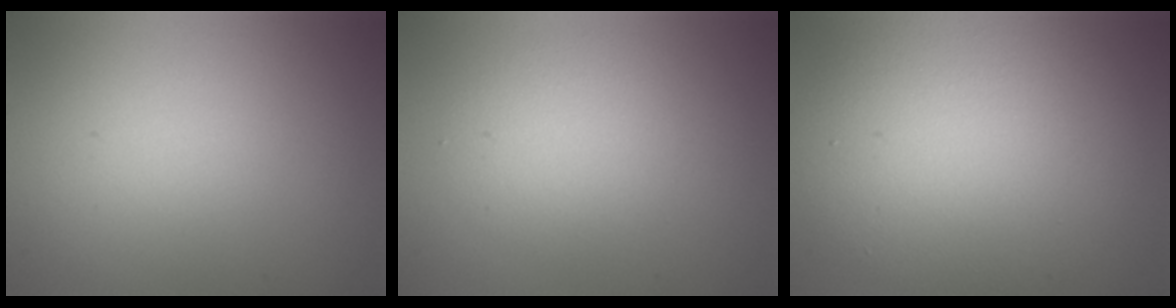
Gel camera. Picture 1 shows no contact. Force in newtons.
{"total": 2.9, "press": 2.9, "slide": 0.3}
{"total": 8.7, "press": 8.6, "slide": 0.5}